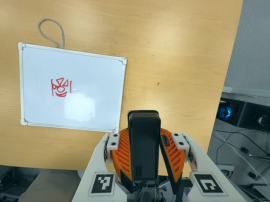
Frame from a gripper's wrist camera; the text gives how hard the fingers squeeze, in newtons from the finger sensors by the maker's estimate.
{"total": 6.4, "left": 5.2, "right": 7.5}